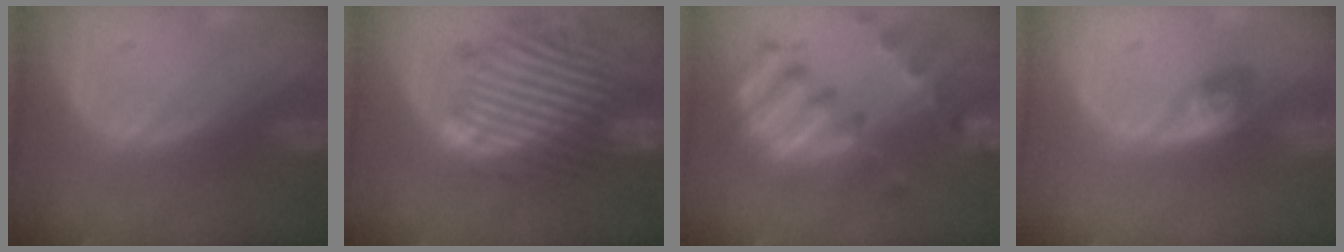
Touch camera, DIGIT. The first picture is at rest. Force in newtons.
{"total": 12.9, "press": 11.5, "slide": 5.8}
{"total": 11.1, "press": 9.5, "slide": 5.7}
{"total": 2.9, "press": 2.6, "slide": 1.1}